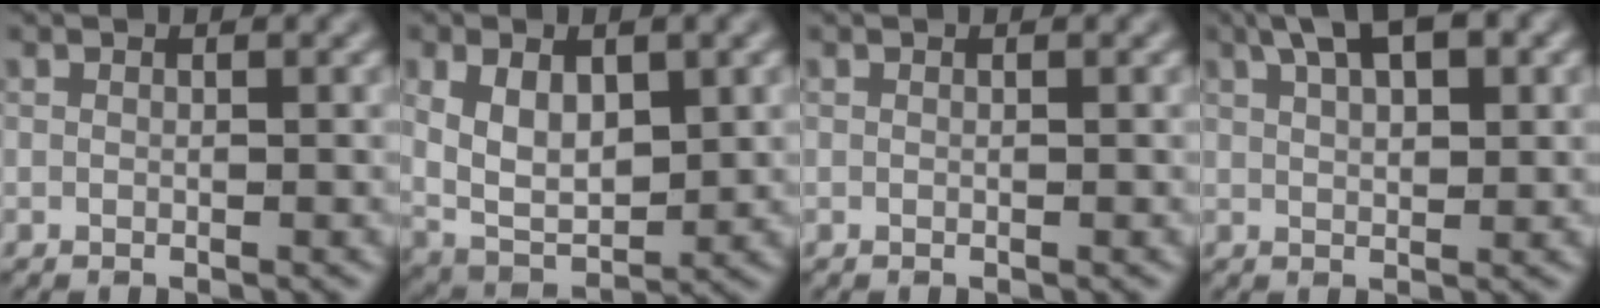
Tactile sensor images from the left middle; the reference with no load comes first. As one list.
[{"total": 6.5, "force": [1.2, 3.4, 5.4], "torque": [-0.110, -0.003, 0.028]}, {"total": 0.0}, {"total": 5.6, "force": [2.8, 2.3, 4.3], "torque": [-0.065, 0.011, 0.041]}]